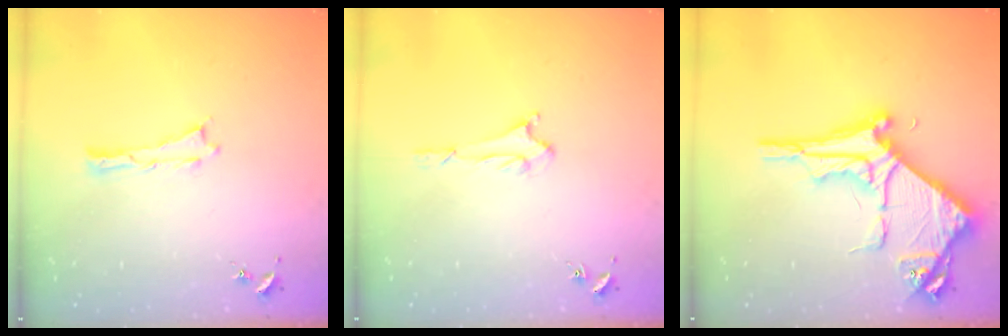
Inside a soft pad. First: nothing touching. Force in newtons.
{"total": 1.5, "press": 1.5, "slide": 0.2}
{"total": 8.7, "press": 8.7, "slide": 1.0}